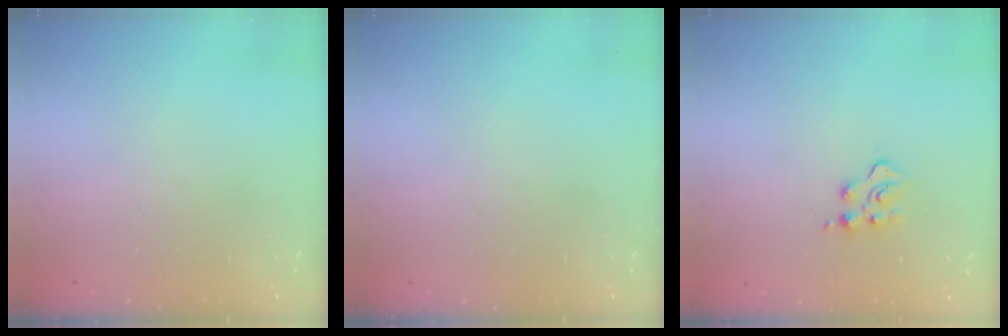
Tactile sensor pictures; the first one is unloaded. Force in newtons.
{"total": 0.0}
{"total": 4.6, "press": 4.5, "slide": 0.6}